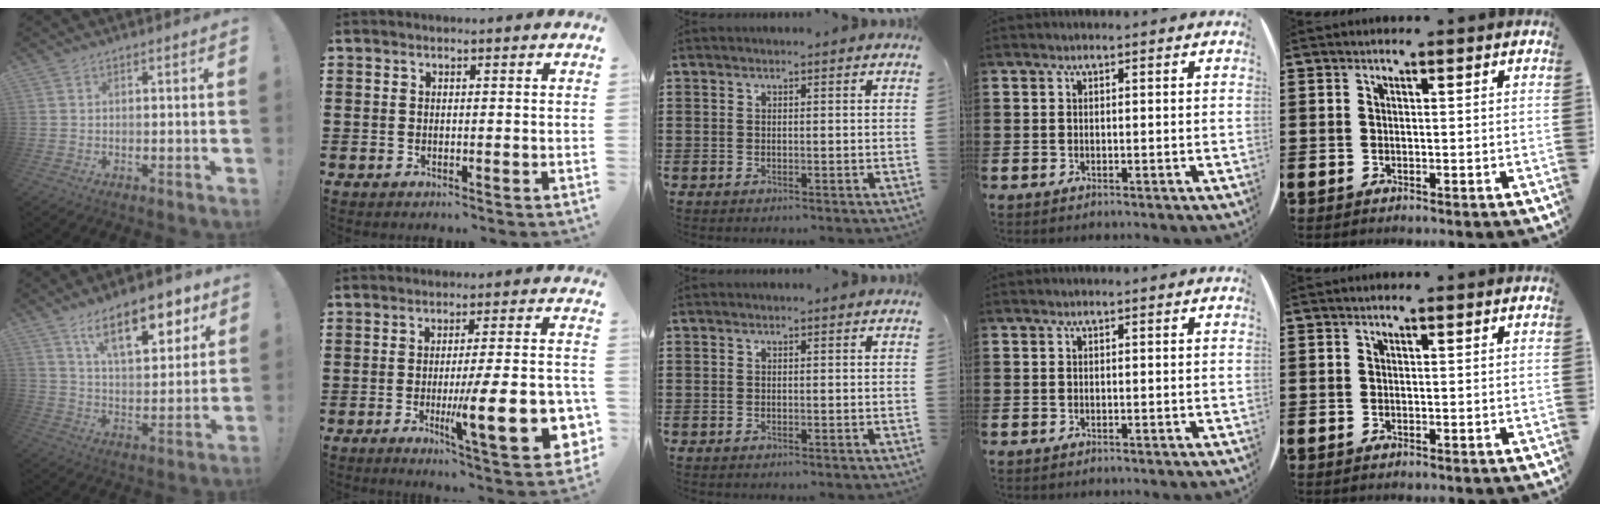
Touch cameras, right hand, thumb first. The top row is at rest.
{"thumb": {"total": 17.1, "force": [9.8, 6.8, 12.3], "torque": [-0.179, -0.049, 0.159]}, "index": {"total": 15.8, "force": [-3.7, 3.3, 15.0], "torque": [-0.224, -0.010, -0.049]}}